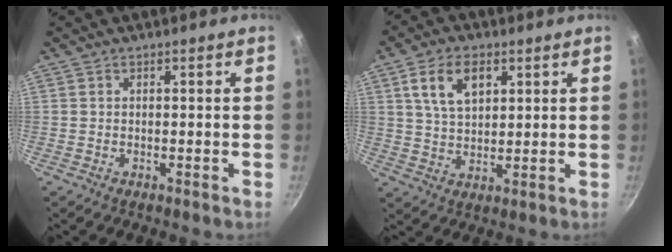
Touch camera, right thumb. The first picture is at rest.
{"total": 9.2, "force": [3.6, 5.5, 6.4], "torque": [-0.101, -0.008, 0.066]}